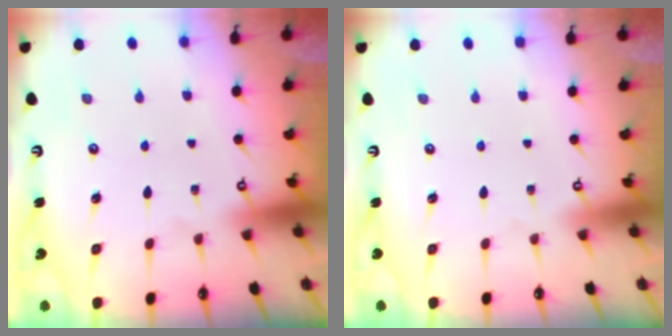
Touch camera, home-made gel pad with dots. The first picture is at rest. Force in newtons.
{"total": 0.0}